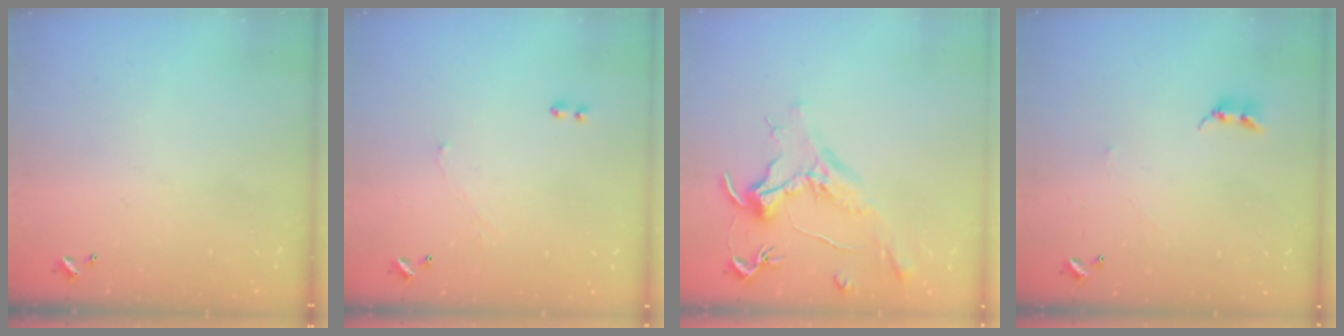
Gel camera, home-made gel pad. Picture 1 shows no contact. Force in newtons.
{"total": 1.0, "press": 0.7, "slide": 0.6}
{"total": 1.6, "press": 1.4, "slide": 0.7}
{"total": 2.4, "press": 2.4, "slide": 0.2}